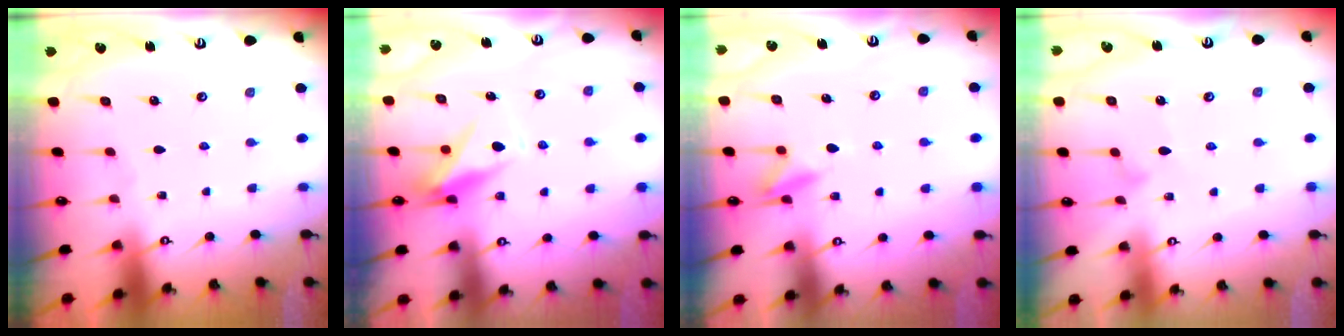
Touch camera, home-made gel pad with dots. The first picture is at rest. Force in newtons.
{"total": 7.9, "press": 7.7, "slide": 1.7}
{"total": 9.2, "press": 9.1, "slide": 1.2}
{"total": 6.0, "press": 6.0, "slide": 0.4}